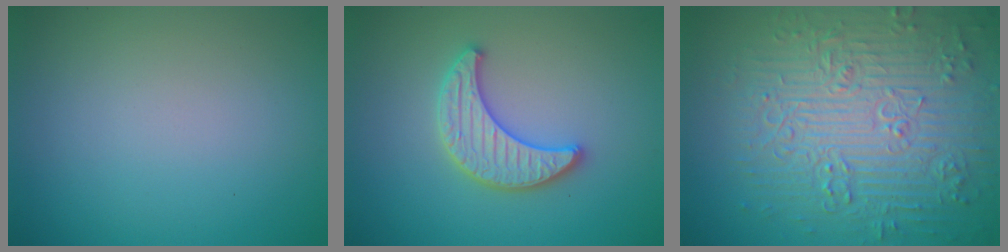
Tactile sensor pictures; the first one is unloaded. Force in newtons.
{"total": 3.4, "press": 3.3, "slide": 0.6}
{"total": 9.2, "press": 6.8, "slide": 6.2}